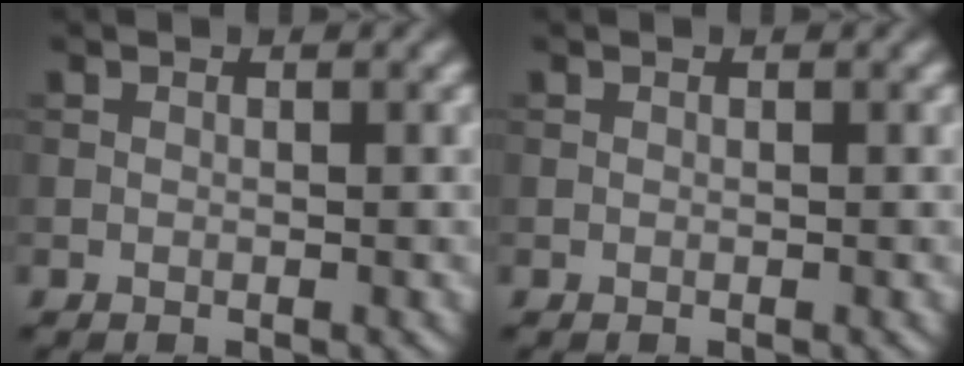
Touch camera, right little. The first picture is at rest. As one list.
[{"total": 0.0}]